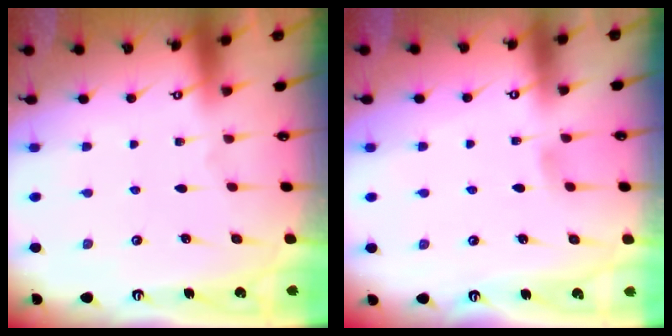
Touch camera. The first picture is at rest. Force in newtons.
{"total": 2.9, "press": 2.9, "slide": 0.5}